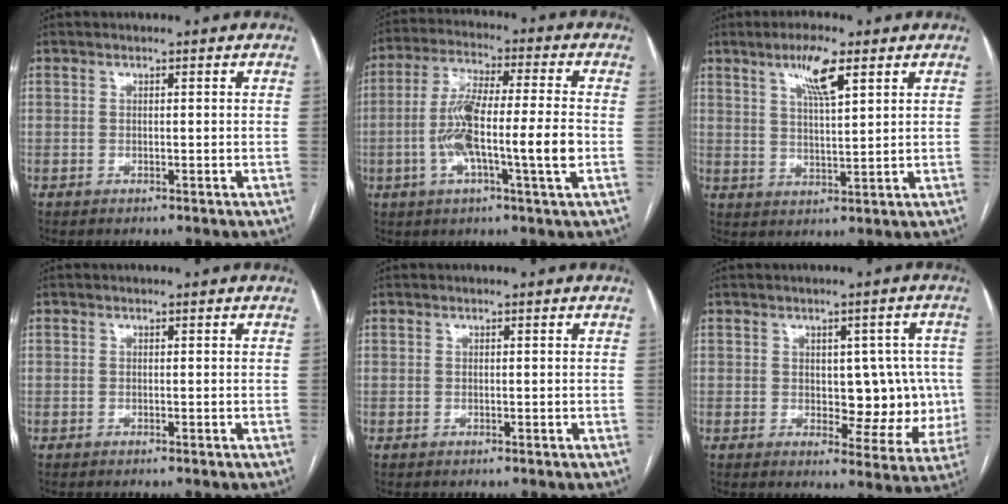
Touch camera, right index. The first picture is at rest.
{"total": 12.5, "force": [-2.6, 0.8, 12.2], "torque": [-0.233, 0.007, -0.053]}
{"total": 6.8, "force": [3.8, 1.0, 5.5], "torque": [-0.103, 0.000, 0.067]}
{"total": 0.0}
{"total": 0.0}
{"total": 8.4, "force": [0.0, 4.8, 6.9], "torque": [-0.060, 0.016, 0.011]}